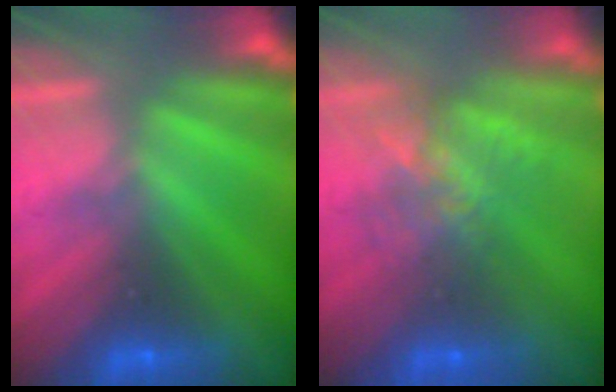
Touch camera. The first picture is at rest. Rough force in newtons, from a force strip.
{"total": 7.7}